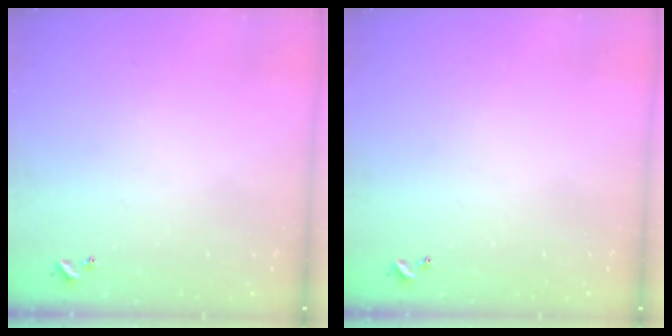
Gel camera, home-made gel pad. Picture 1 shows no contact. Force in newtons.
{"total": 0.0}